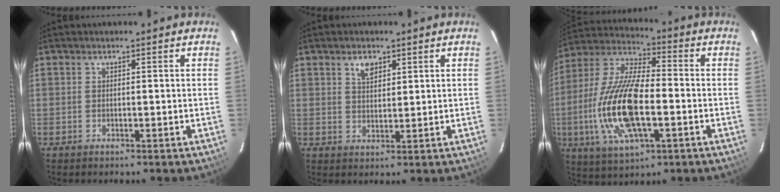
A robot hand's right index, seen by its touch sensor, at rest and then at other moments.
{"total": 3.4, "force": [2.0, 2.0, 1.9], "torque": [-0.029, 0.007, 0.037]}
{"total": 18.6, "force": [-4.1, 7.0, 16.7], "torque": [-0.352, -0.007, -0.080]}